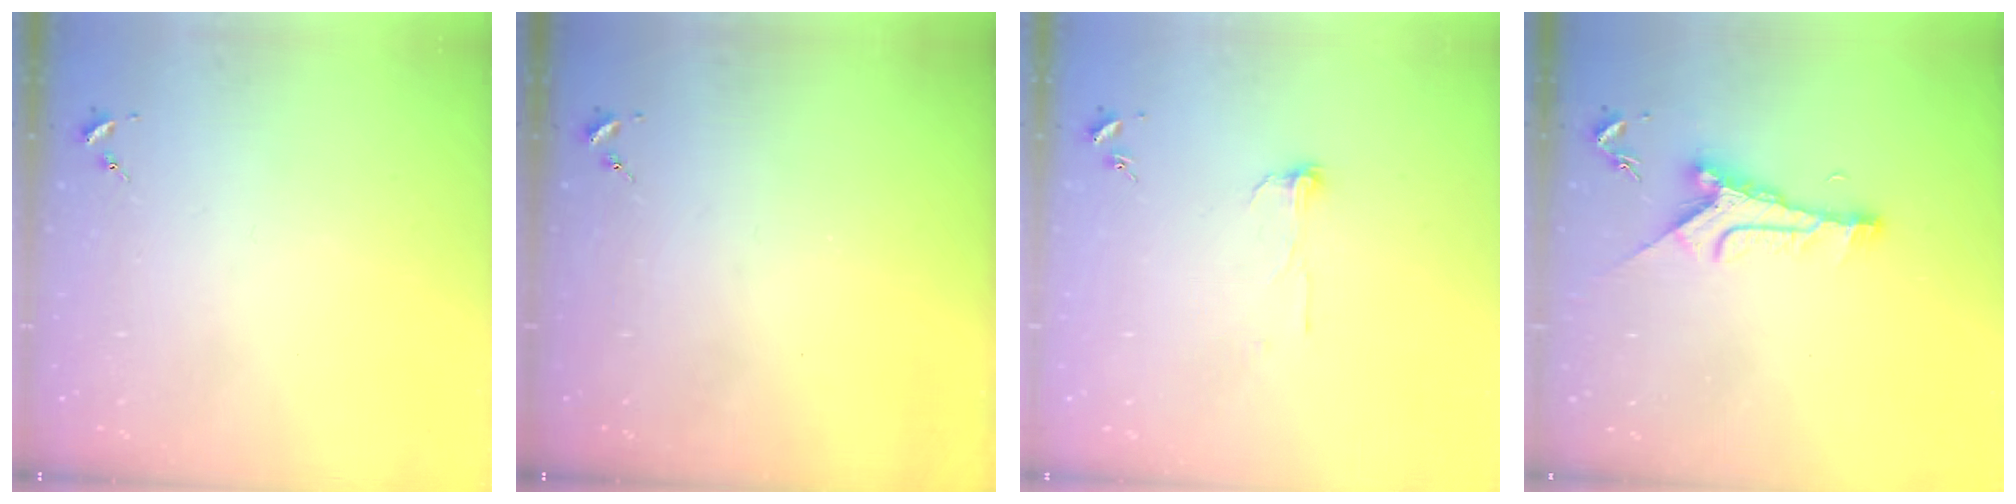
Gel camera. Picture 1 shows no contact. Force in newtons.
{"total": 0.0}
{"total": 6.0, "press": 6.0, "slide": 0.5}
{"total": 9.6, "press": 9.6, "slide": 0.4}